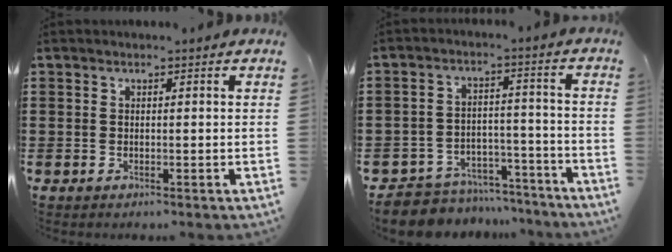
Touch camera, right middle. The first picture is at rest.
{"total": 6.4, "force": [-6.2, 1.6, 0.3], "torque": [-0.003, 0.022, -0.122]}